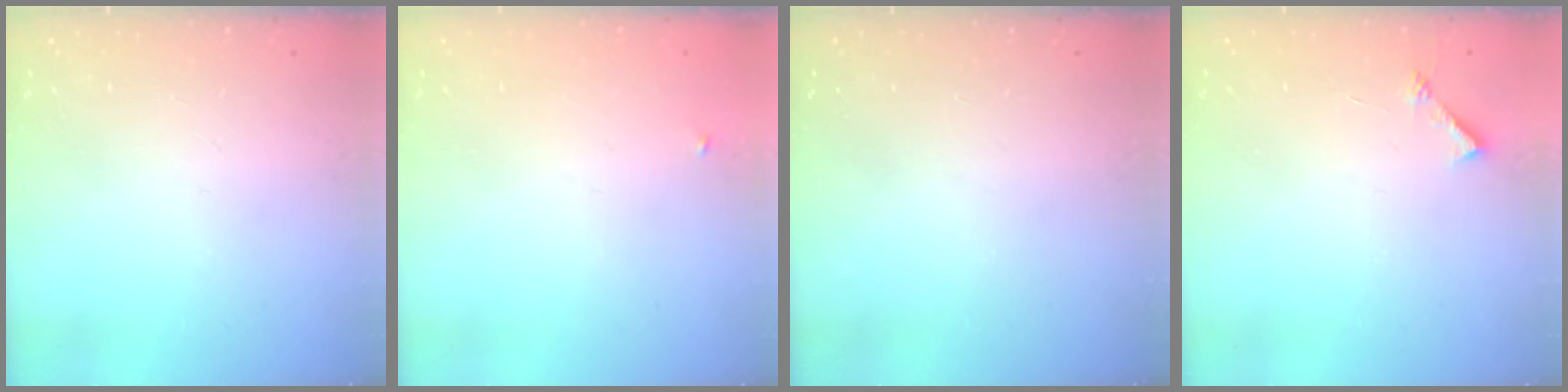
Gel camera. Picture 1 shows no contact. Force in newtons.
{"total": 2.3, "press": 2.3, "slide": 0.2}
{"total": 0.0}
{"total": 5.6, "press": 5.5, "slide": 0.6}